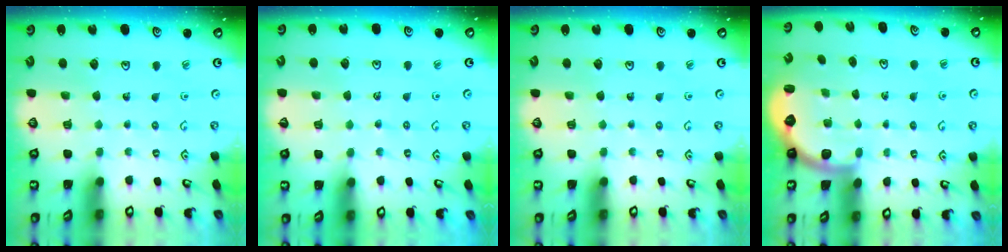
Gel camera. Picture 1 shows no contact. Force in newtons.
{"total": 2.7, "press": 2.7, "slide": 0.2}
{"total": 0.0}
{"total": 2.7, "press": 2.0, "slide": 1.7}